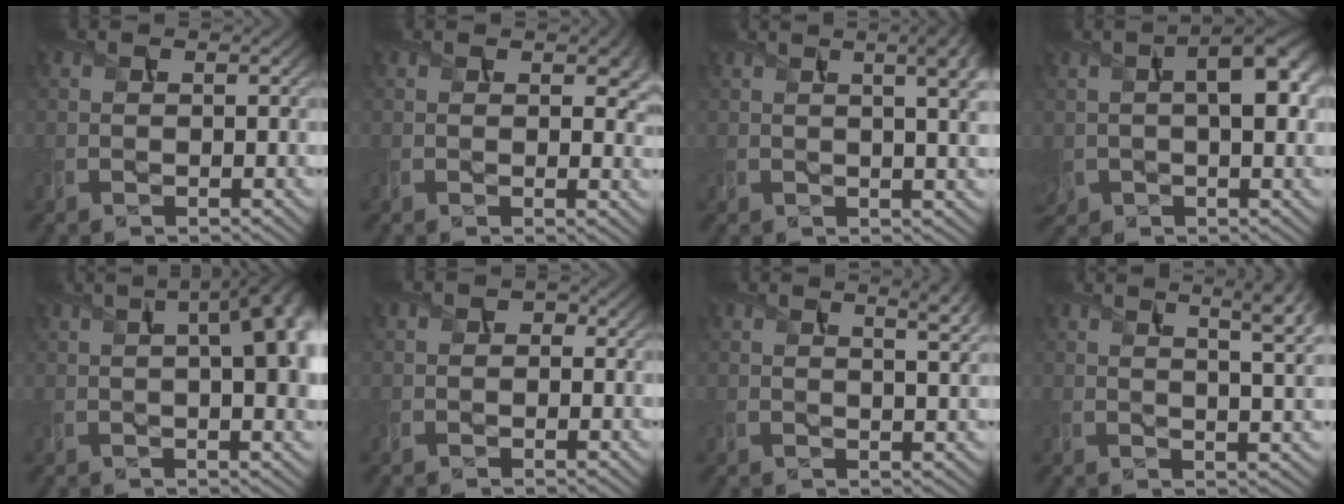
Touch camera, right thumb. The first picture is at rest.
{"total": 4.5, "force": [1.4, 2.4, 3.5], "torque": [-0.054, -0.004, 0.023]}
{"total": 8.4, "force": [3.1, 2.9, 7.2], "torque": [-0.085, 0.029, 0.031]}
{"total": 9.5, "force": [1.0, 5.2, 7.8], "torque": [-0.146, 0.000, 0.019]}
{"total": 12.2, "force": [1.5, 4.8, 11.1], "torque": [-0.129, 0.020, 0.015]}
{"total": 1.1, "force": [0.0, 1.0, 0.4], "torque": [-0.002, -0.001, 0.000]}
{"total": 5.0, "force": [3.0, 1.3, 3.8], "torque": [-0.050, 0.018, 0.036]}
{"total": 8.0, "force": [4.3, 2.2, 6.4], "torque": [-0.082, 0.024, 0.050]}